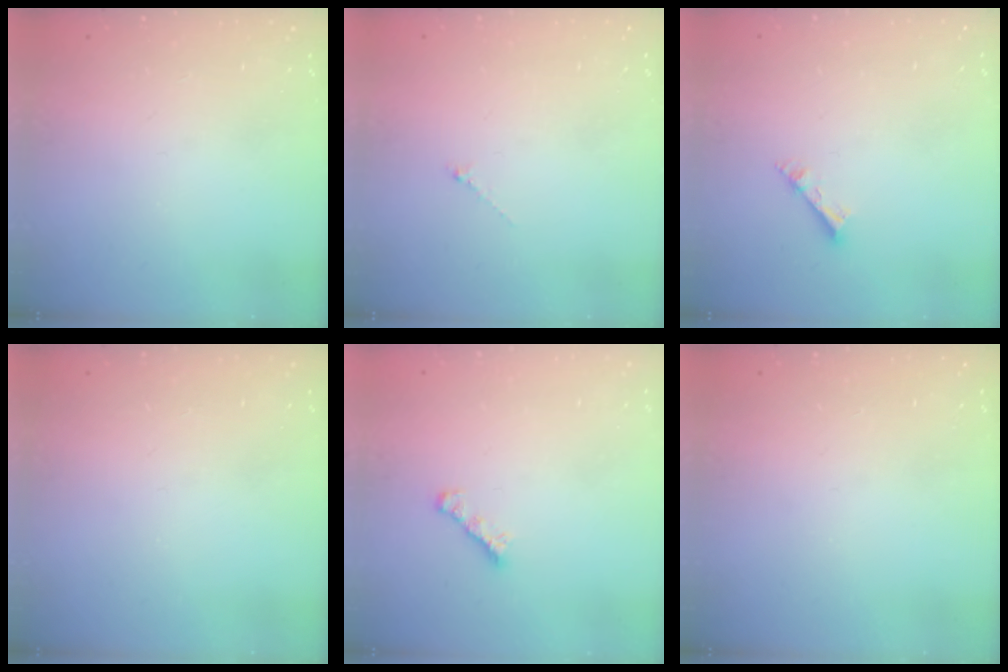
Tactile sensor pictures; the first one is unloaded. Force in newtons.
{"total": 0.6, "press": 0.5, "slide": 0.3}
{"total": 2.6, "press": 2.5, "slide": 0.2}
{"total": 0.0}
{"total": 1.6, "press": 1.4, "slide": 0.6}
{"total": 0.0}